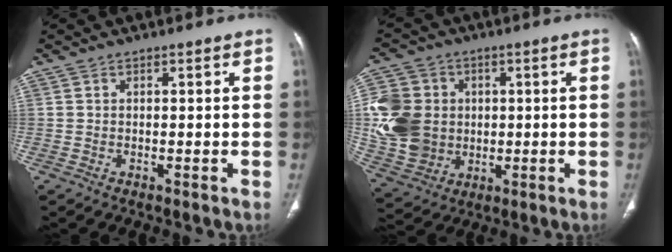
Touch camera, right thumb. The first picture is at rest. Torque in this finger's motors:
{"motor_torque": [0.11, 0.28, 0.36, -0.19, 0.22]}